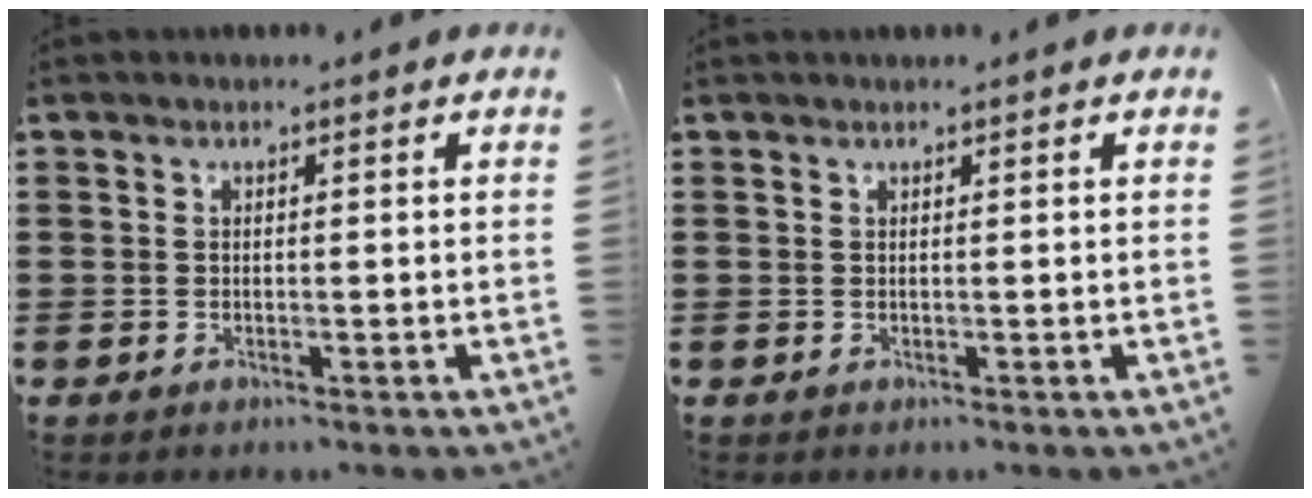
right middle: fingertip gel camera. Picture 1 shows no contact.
{"total": 0.0}